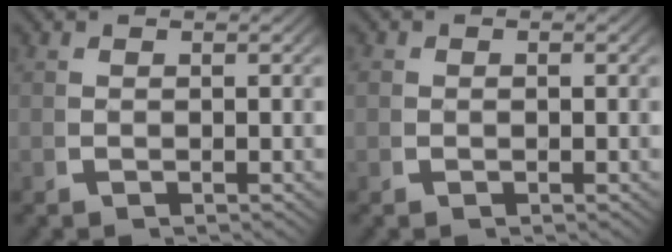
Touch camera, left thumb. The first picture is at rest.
{"total": 0.6, "force": [0.0, 0.5, 0.2], "torque": [-0.008, -0.007, 0.002]}